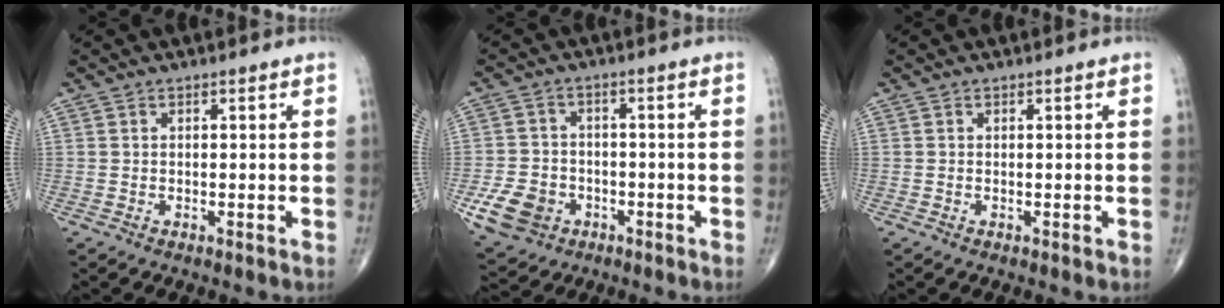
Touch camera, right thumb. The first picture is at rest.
{"total": 8.6, "force": [-3.4, 6.9, 3.8], "torque": [-0.058, 0.016, -0.055]}
{"total": 0.0}